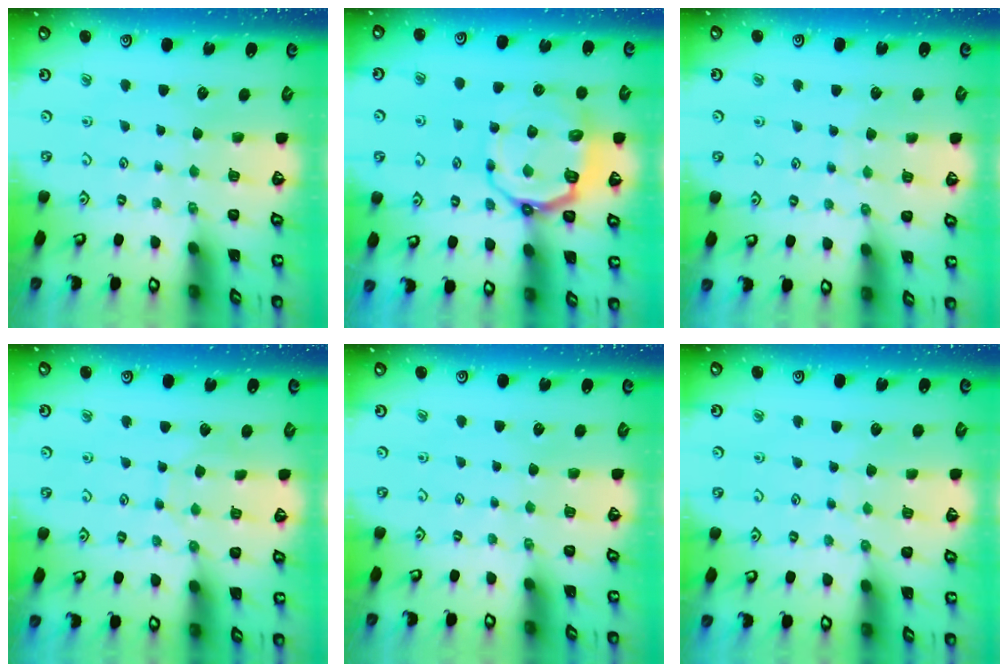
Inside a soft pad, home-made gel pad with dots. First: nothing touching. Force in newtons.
{"total": 11.2, "press": 10.3, "slide": 4.2}
{"total": 5.4, "press": 5.3, "slide": 0.6}
{"total": 6.2, "press": 6.2, "slide": 0.6}
{"total": 0.0}
{"total": 5.2, "press": 5.2, "slide": 0.4}